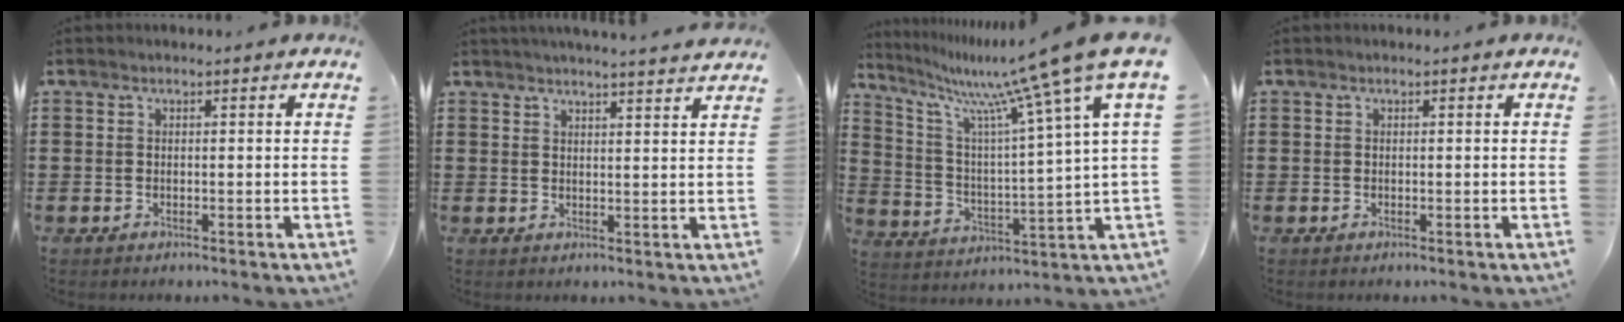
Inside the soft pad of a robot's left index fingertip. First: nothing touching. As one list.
[{"total": 2.9, "force": [2.8, -0.6, 0.4], "torque": [-0.015, -0.012, 0.051]}, {"total": 12.8, "force": [9.6, -0.3, 8.4], "torque": [-0.184, -0.064, 0.147]}, {"total": 0.0}]